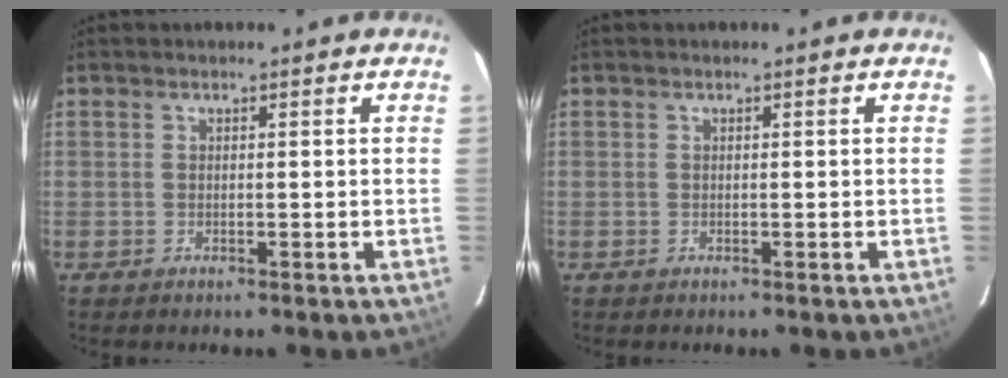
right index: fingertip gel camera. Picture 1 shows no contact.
{"total": 0.0}